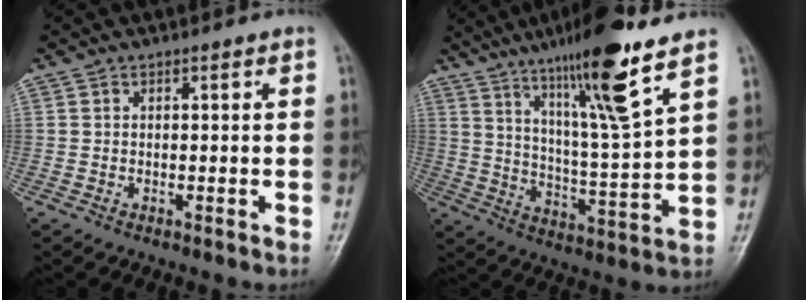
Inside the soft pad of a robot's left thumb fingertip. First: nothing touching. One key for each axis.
{"total": 17.3, "fx": 10.9, "fy": 1.1, "fz": 13.4, "tx": -0.220, "ty": -0.055, "tz": 0.186}